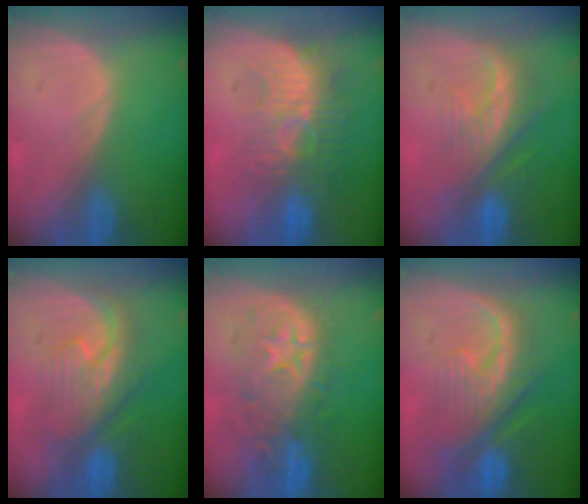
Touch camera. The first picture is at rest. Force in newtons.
{"total": 9.2, "press": 8.4, "slide": 3.6}
{"total": 8.1, "press": 7.3, "slide": 3.5}
{"total": 8.2, "press": 8.1, "slide": 1.4}
{"total": 9.9, "press": 9.2, "slide": 3.5}
{"total": 9.9, "press": 9.2, "slide": 3.7}